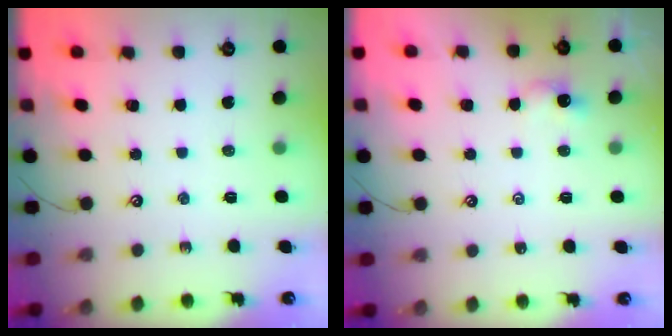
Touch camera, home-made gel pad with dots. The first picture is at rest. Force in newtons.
{"total": 1.1, "press": 1.1, "slide": 0.2}